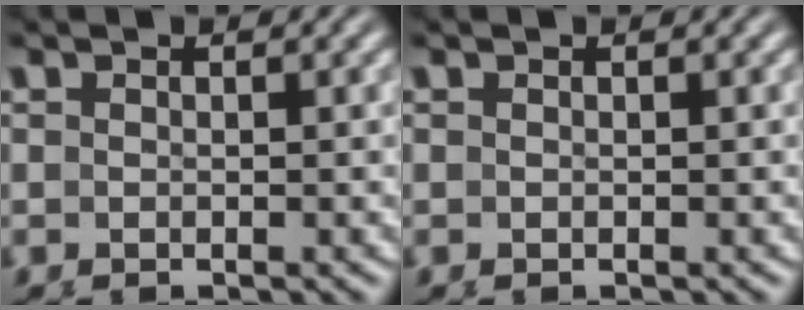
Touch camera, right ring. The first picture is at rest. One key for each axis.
{"total": 0.0}